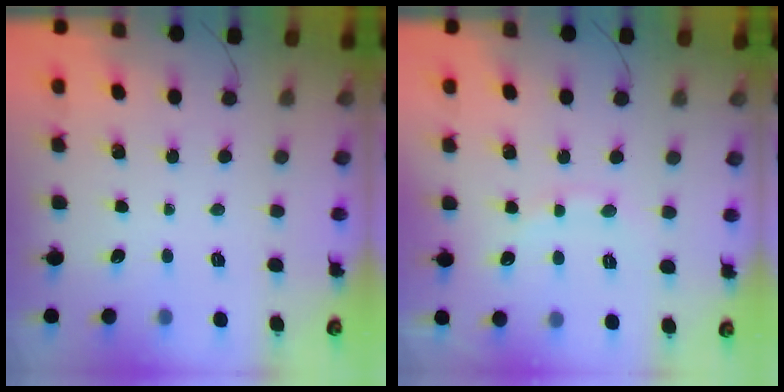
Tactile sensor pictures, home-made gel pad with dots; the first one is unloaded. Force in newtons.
{"total": 9.2, "press": 9.1, "slide": 1.2}